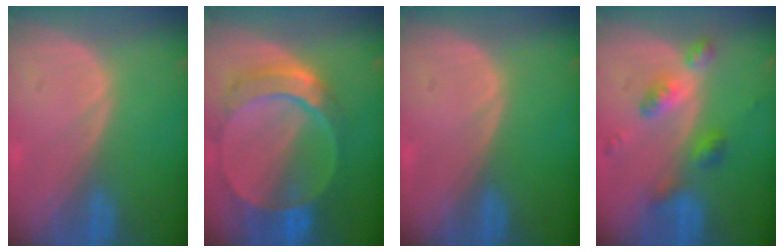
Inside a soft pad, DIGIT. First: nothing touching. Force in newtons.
{"total": 9.8, "press": 8.4, "slide": 4.9}
{"total": 0.0}
{"total": 6.0, "press": 5.3, "slide": 2.8}